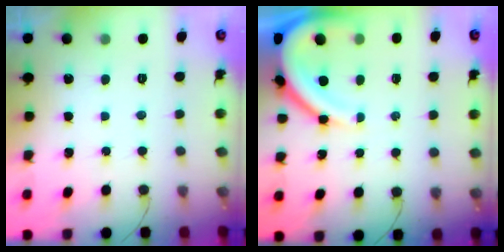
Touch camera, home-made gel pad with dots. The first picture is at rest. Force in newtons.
{"total": 11.1, "press": 11.0, "slide": 1.0}